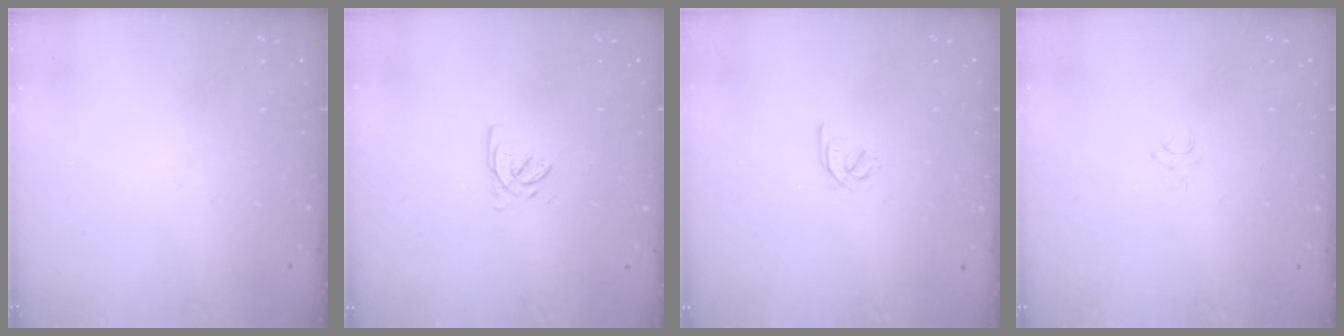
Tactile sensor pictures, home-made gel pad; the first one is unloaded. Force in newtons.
{"total": 2.5, "press": 2.5, "slide": 0.3}
{"total": 2.1, "press": 2.0, "slide": 0.7}
{"total": 3.7, "press": 3.7, "slide": 0.1}